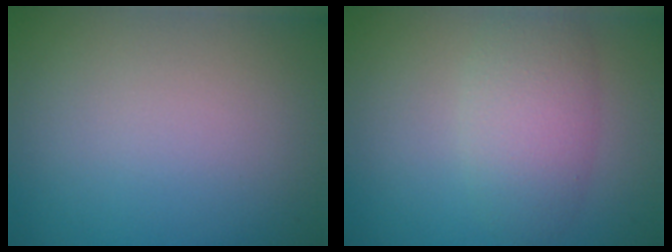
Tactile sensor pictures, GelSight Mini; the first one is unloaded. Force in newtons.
{"total": 4.0, "press": 4.0, "slide": 0.2}